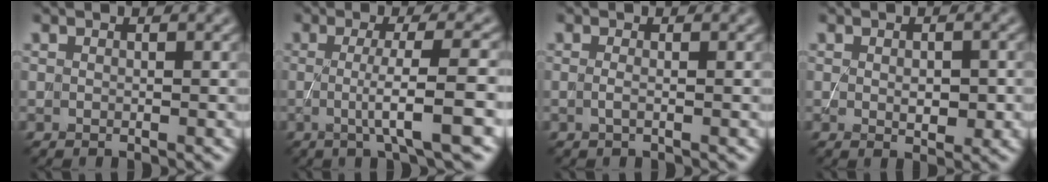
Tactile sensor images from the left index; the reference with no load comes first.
{"total": 5.5, "force": [-0.7, 0.9, 5.4], "torque": [-0.082, -0.003, -0.012]}
{"total": 0.8, "force": [-0.1, 0.3, 0.8], "torque": [-0.014, -0.005, -0.006]}
{"total": 2.0, "force": [-0.1, 1.0, 1.7], "torque": [-0.029, -0.003, 0.003]}